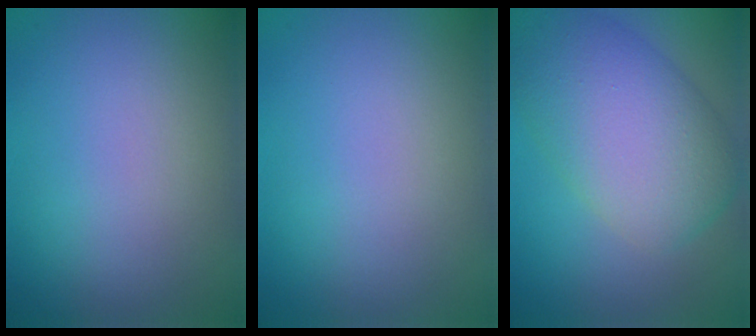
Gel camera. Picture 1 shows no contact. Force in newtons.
{"total": 0.0}
{"total": 9.5, "press": 9.5, "slide": 0.4}